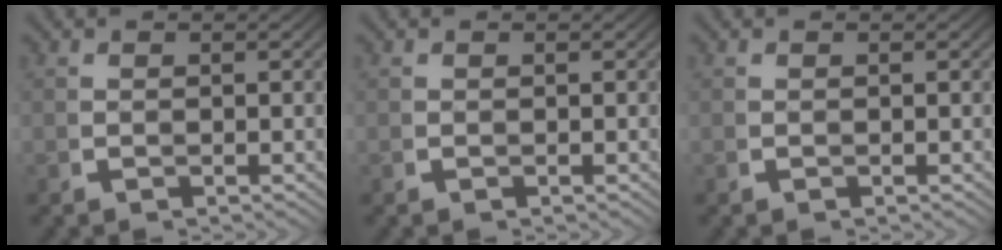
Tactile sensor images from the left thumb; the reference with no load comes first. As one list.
[{"total": 0.0}, {"total": 0.0}]